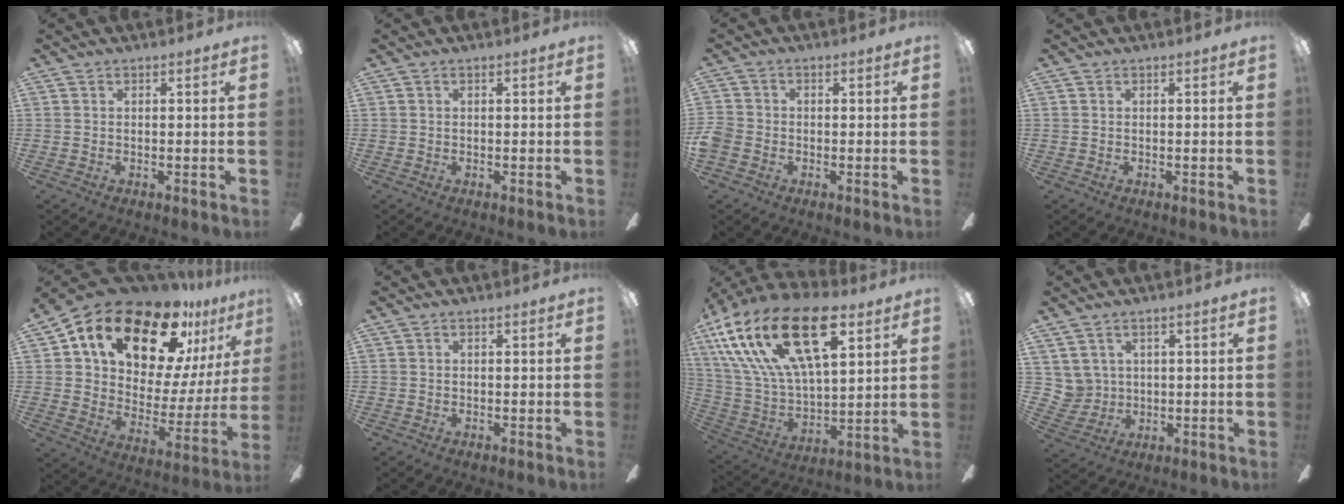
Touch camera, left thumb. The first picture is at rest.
{"total": 0.0}
{"total": 3.4, "force": [-1.5, 2.6, 1.5], "torque": [-0.027, 0.011, -0.028]}
{"total": 0.0}
{"total": 23.7, "force": [16.7, 11.6, 12.2], "torque": [-0.217, -0.094, 0.295]}
{"total": 0.0}
{"total": 27.9, "force": [13.6, 13.6, 20.2], "torque": [-0.395, -0.062, 0.235]}
{"total": 5.2, "force": [3.0, 4.2, 0.2], "torque": [-0.020, -0.007, 0.061]}